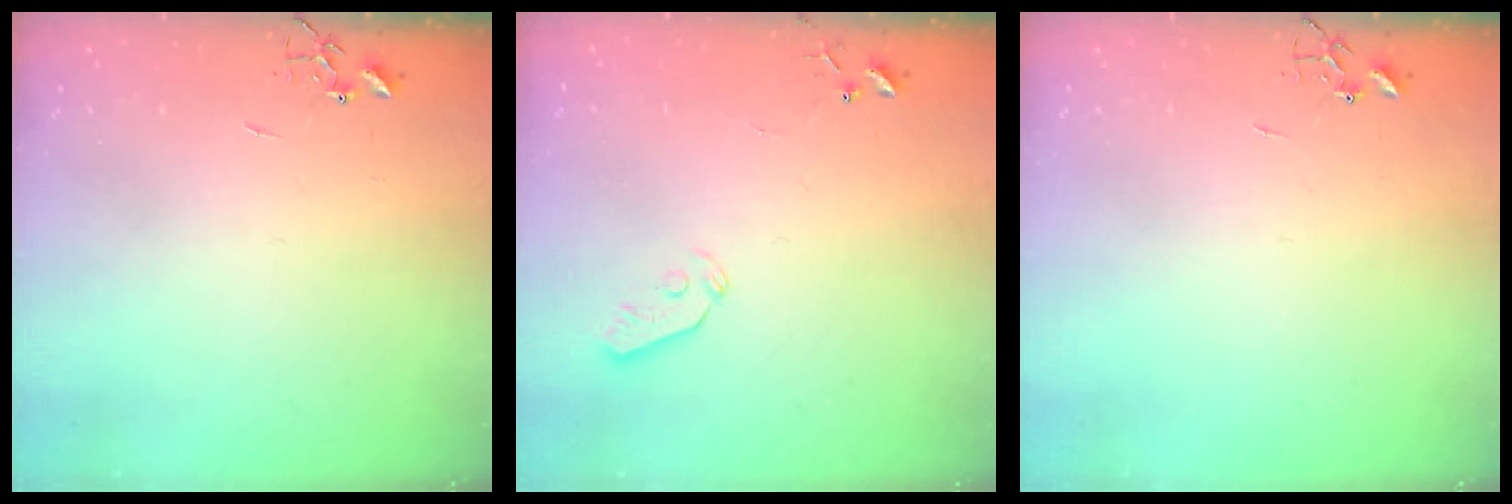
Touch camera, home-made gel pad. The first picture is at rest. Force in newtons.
{"total": 3.6, "press": 3.5, "slide": 0.7}
{"total": 0.0}